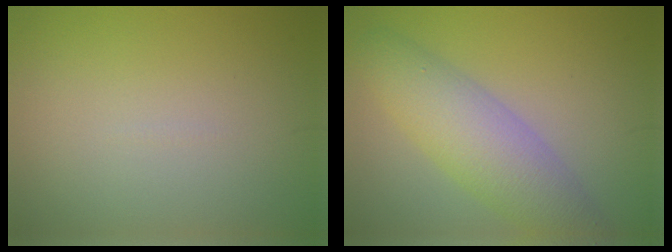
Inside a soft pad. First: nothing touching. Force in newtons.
{"total": 6.2, "press": 6.2, "slide": 0.3}